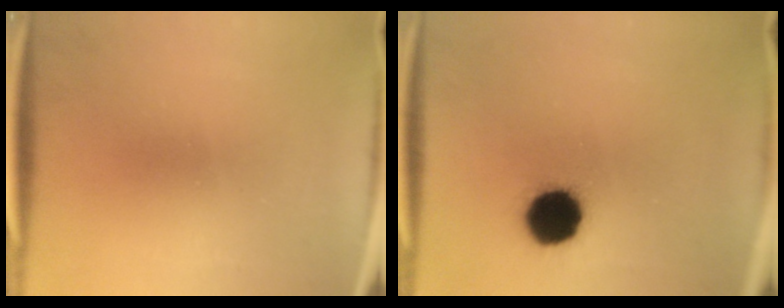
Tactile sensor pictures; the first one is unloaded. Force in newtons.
{"total": 12.1}